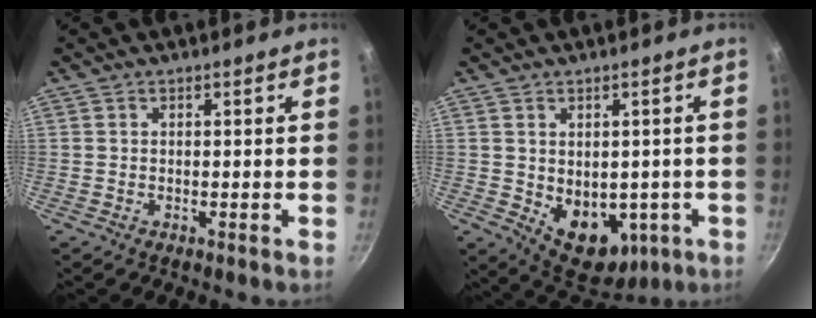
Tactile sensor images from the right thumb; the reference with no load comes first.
{"total": 11.6, "force": [-1.9, 8.1, 8.1], "torque": [-0.078, -0.015, -0.002]}